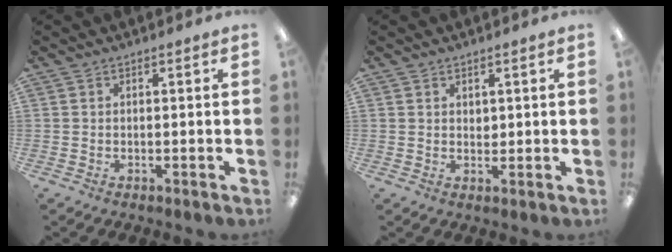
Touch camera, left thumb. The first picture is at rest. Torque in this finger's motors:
{"motor_torque": [0.04, -0.12, -0.28, 0.02, 0.00]}